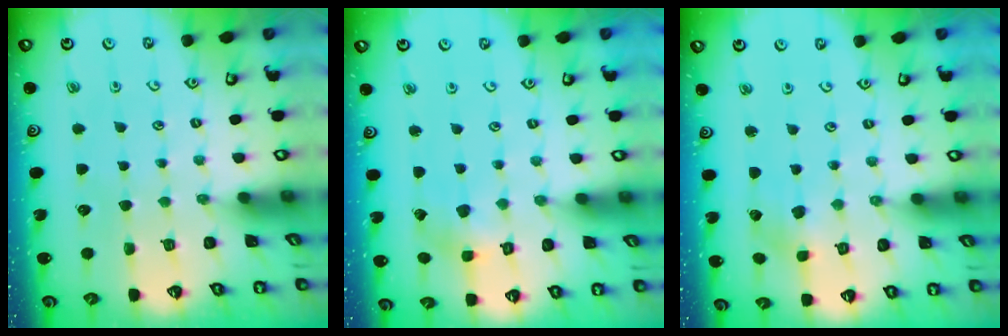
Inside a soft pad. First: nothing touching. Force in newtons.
{"total": 2.6, "press": 2.6, "slide": 0.3}
{"total": 2.3, "press": 2.3, "slide": 0.6}